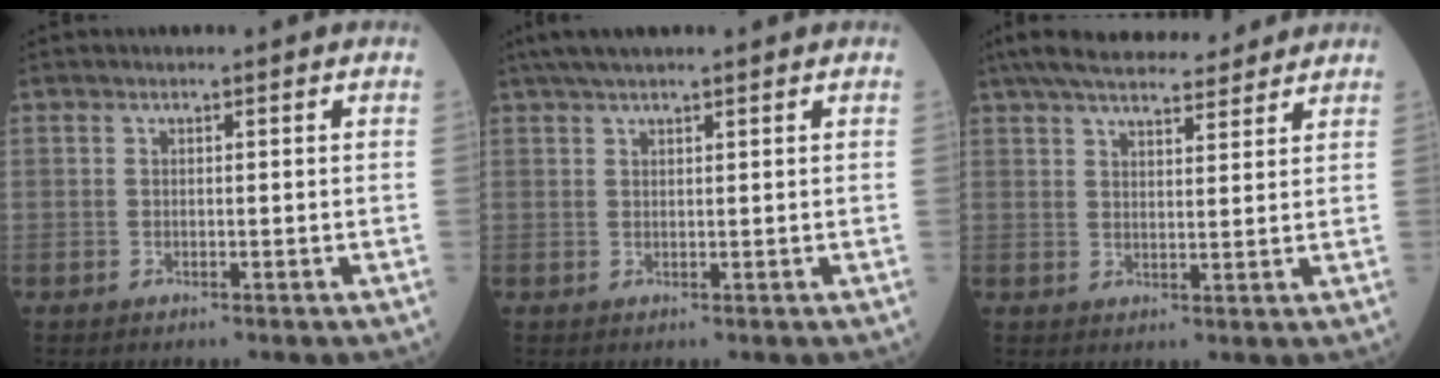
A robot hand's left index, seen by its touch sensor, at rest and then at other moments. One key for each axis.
{"total": 6.0, "fx": 4.8, "fy": 0.4, "fz": 3.6, "tx": -0.057, "ty": 0.041, "tz": 0.082}
{"total": 15.4, "fx": 13.3, "fy": 3.2, "fz": 7.1, "tx": -0.119, "ty": 0.040, "tz": 0.198}